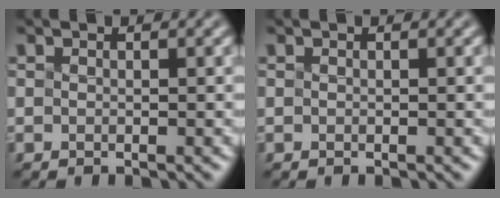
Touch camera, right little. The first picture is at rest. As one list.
[{"total": 0.0}]